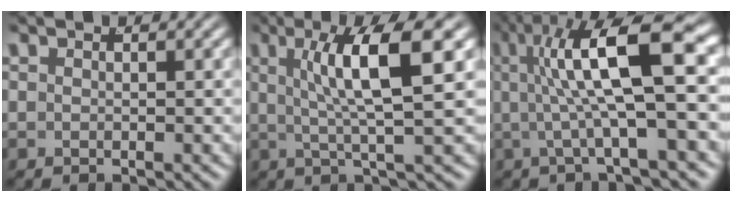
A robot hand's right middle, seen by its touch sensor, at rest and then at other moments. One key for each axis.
{"total": 6.0, "fx": 1.5, "fy": 0.0, "fz": 5.8, "tx": -0.089, "ty": 0.003, "tz": 0.026}
{"total": 9.1, "fx": 2.1, "fy": 2.6, "fz": 8.5, "tx": -0.128, "ty": 0.020, "tz": 0.028}